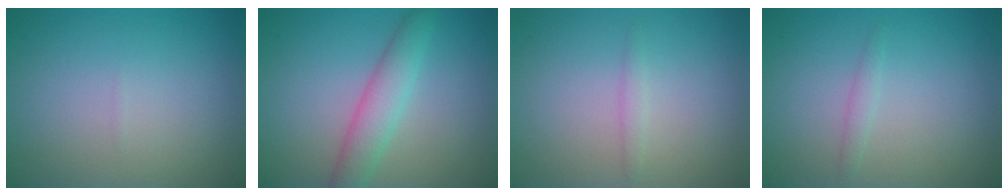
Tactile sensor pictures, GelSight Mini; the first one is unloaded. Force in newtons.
{"total": 3.5, "press": 3.5, "slide": 0.1}
{"total": 0.7, "press": 0.7, "slide": 0.0}
{"total": 0.9, "press": 0.9, "slide": 0.0}